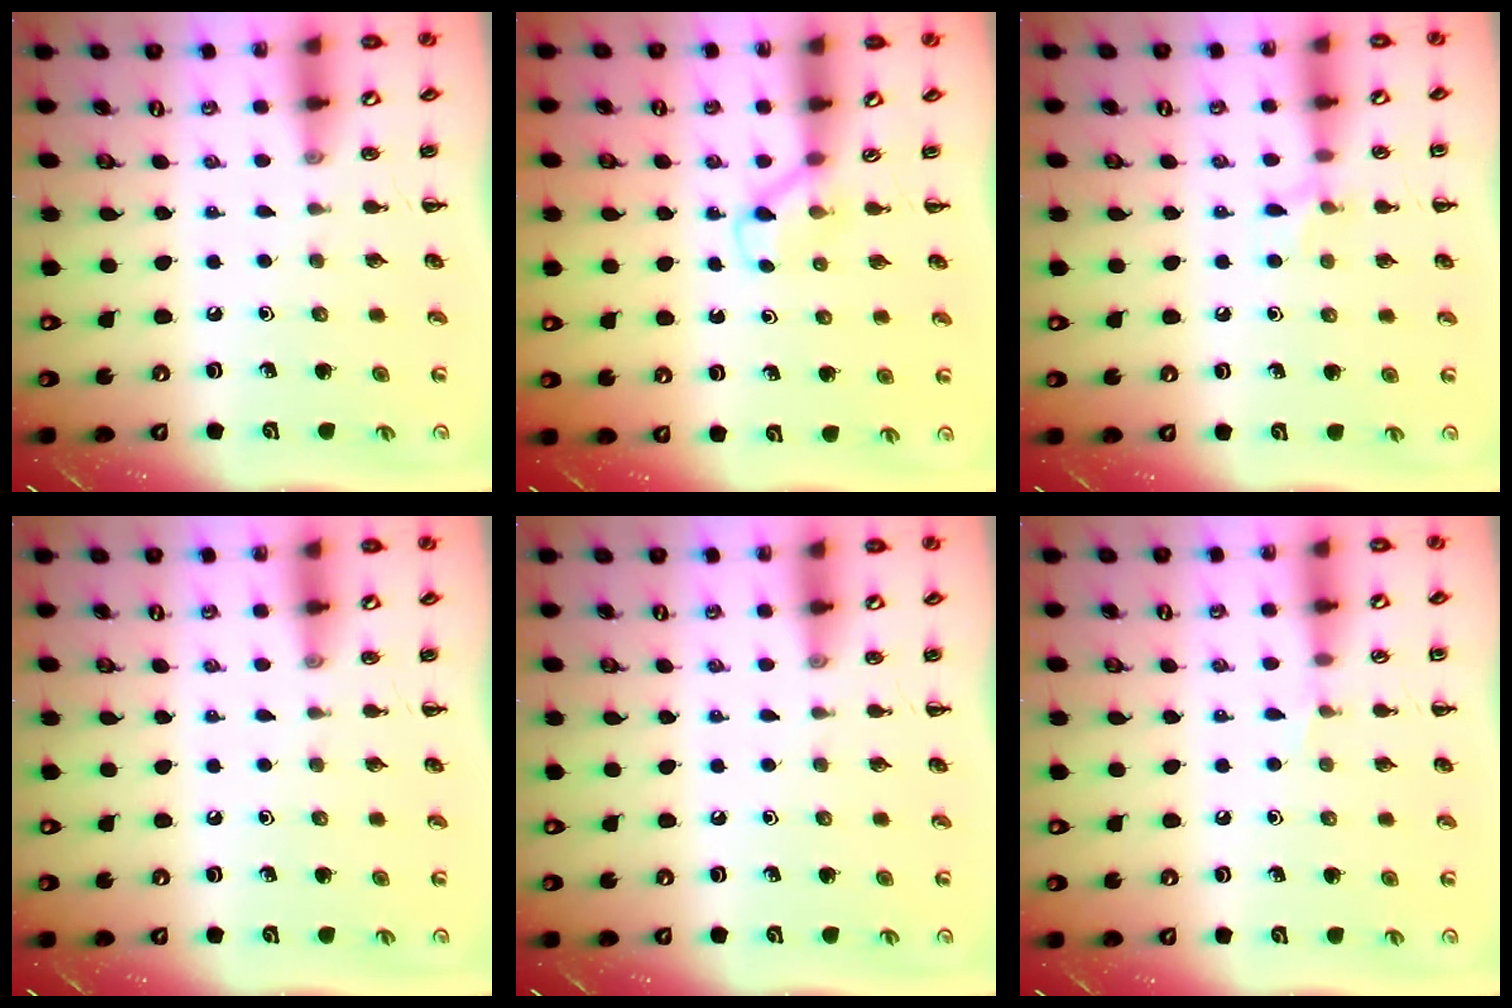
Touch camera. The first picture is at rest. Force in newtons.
{"total": 3.0, "press": 2.8, "slide": 0.9}
{"total": 5.7, "press": 5.4, "slide": 1.8}
{"total": 0.0}
{"total": 0.0}
{"total": 3.0, "press": 2.8, "slide": 0.9}